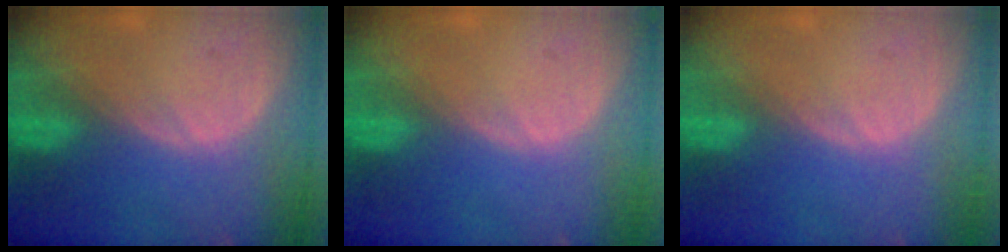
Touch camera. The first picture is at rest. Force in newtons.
{"total": 0.0}
{"total": 0.0}